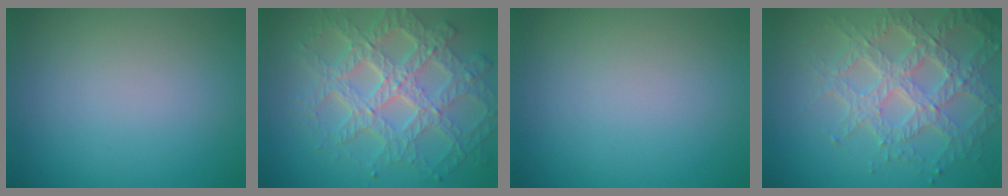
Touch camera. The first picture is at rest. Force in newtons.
{"total": 7.7, "press": 5.8, "slide": 5.1}
{"total": 0.0}
{"total": 6.7, "press": 5.2, "slide": 4.2}